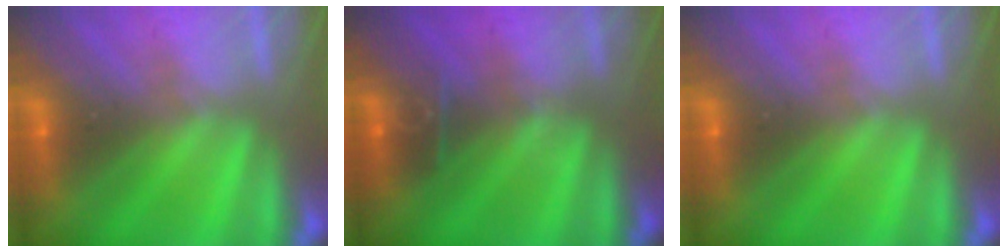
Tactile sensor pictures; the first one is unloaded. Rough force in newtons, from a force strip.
{"total": 2.8}
{"total": 0.0}